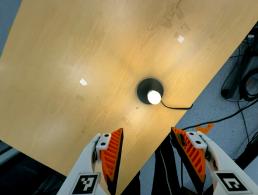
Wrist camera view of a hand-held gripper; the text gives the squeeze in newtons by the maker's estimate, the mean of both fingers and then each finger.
{"total": 0.0}